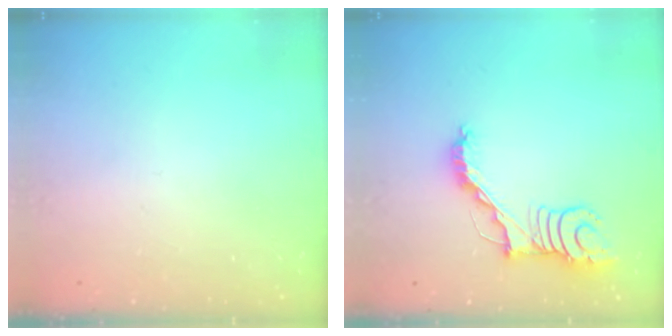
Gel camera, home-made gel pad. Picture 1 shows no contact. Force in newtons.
{"total": 12.4, "press": 12.4, "slide": 1.2}